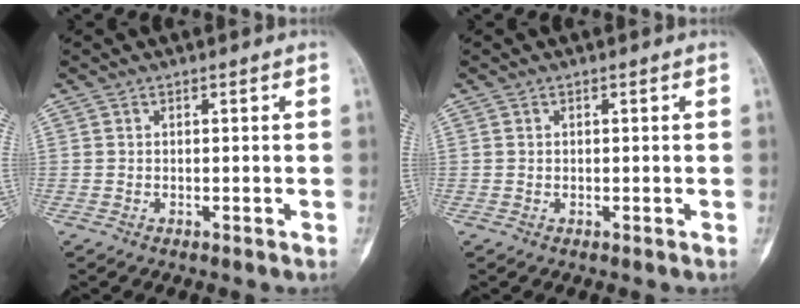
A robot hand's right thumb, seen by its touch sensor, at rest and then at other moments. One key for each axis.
{"total": 0.0}